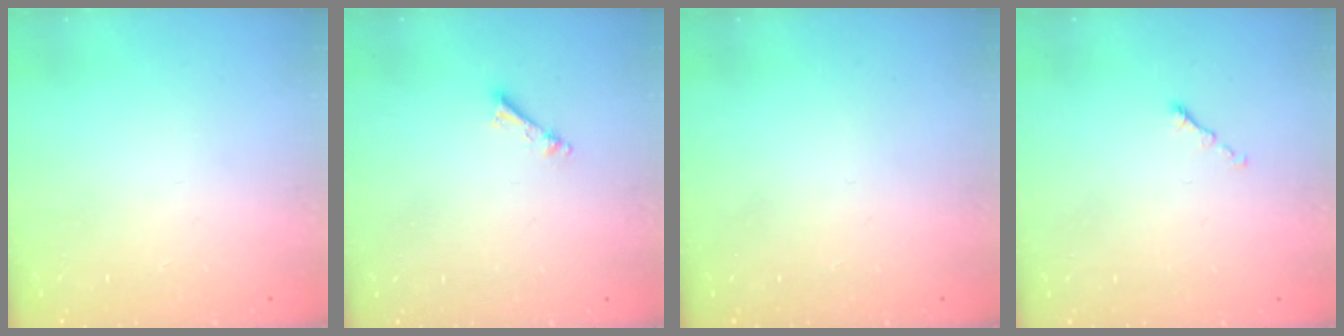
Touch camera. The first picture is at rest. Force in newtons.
{"total": 3.3, "press": 3.3, "slide": 0.1}
{"total": 0.0}
{"total": 0.6, "press": 0.5, "slide": 0.2}